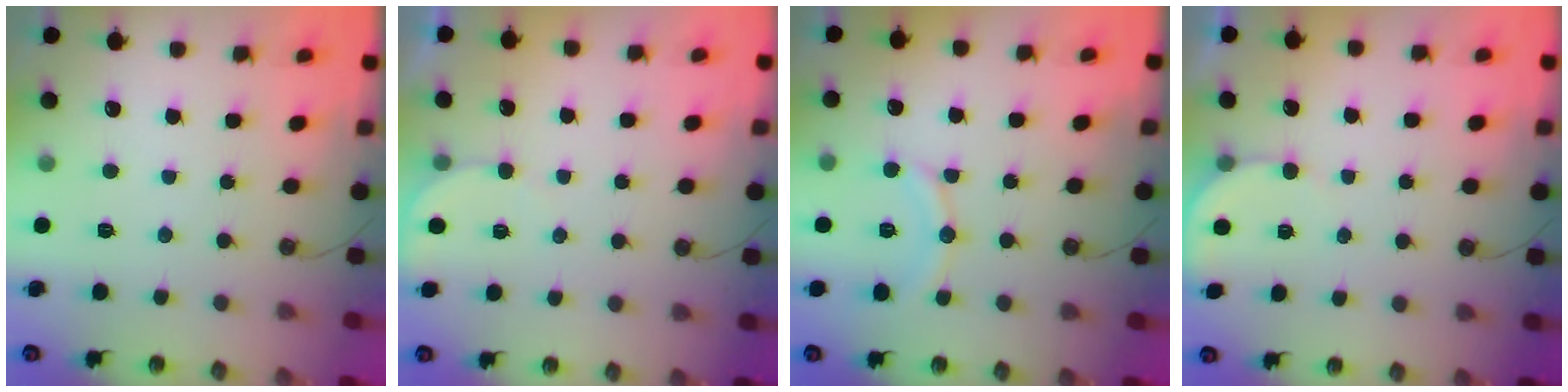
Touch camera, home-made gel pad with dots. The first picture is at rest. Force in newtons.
{"total": 2.6, "press": 2.6, "slide": 0.2}
{"total": 10.7, "press": 10.7, "slide": 1.0}
{"total": 2.7, "press": 2.7, "slide": 0.1}